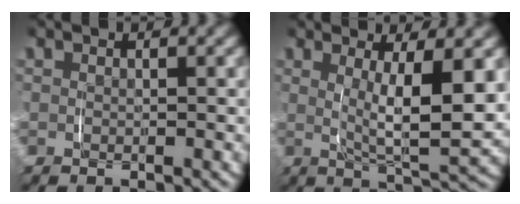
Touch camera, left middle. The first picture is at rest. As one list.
[{"total": 7.2, "force": [1.3, 1.9, 6.8], "torque": [-0.105, -0.013, 0.027]}]